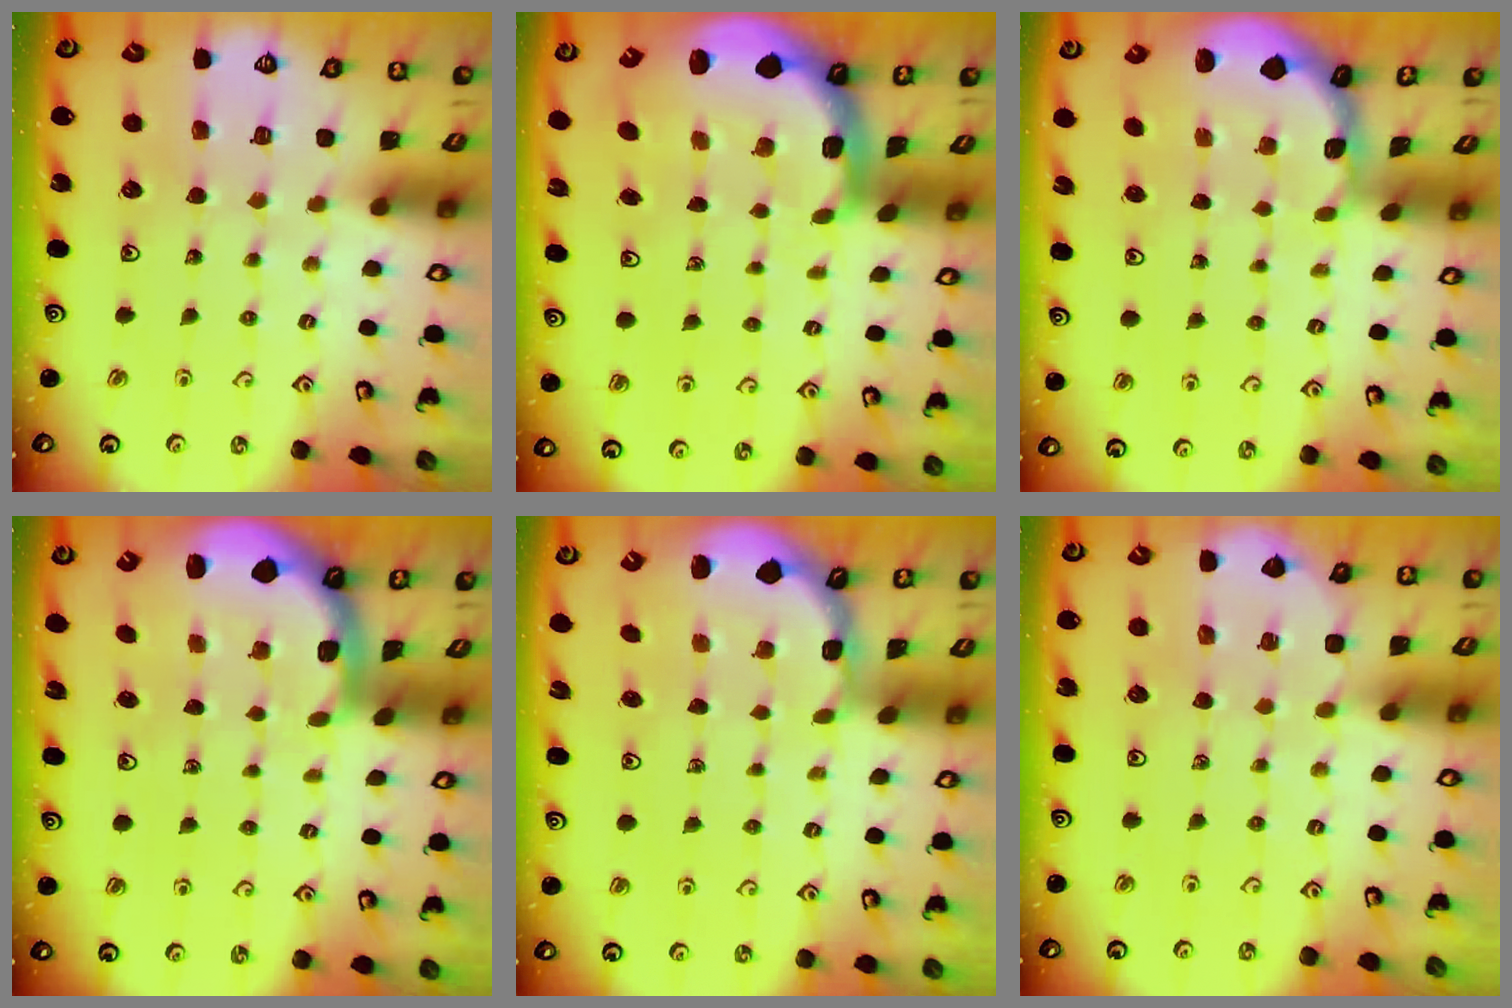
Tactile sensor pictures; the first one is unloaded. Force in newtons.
{"total": 3.7, "press": 3.6, "slide": 1.0}
{"total": 1.3, "press": 1.2, "slide": 0.2}
{"total": 1.6, "press": 1.6, "slide": 0.2}
{"total": 1.6, "press": 1.5, "slide": 0.4}
{"total": 1.6, "press": 1.5, "slide": 0.2}